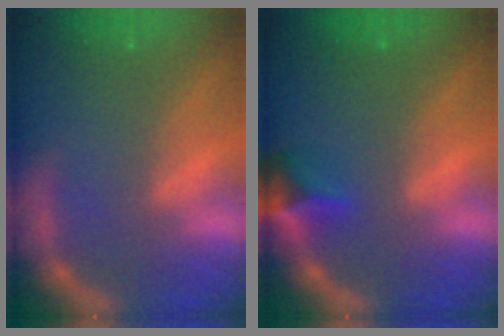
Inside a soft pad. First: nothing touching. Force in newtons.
{"total": 2.9}